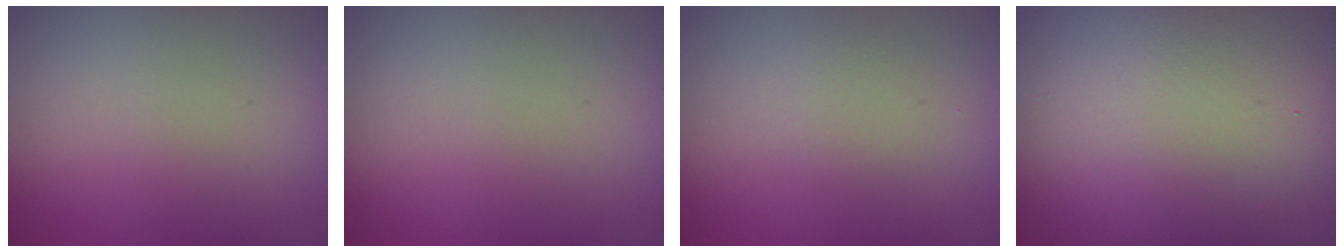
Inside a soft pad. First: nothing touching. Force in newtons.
{"total": 0.0}
{"total": 1.3, "press": 1.3, "slide": 0.1}
{"total": 24.2, "press": 24.2, "slide": 1.2}